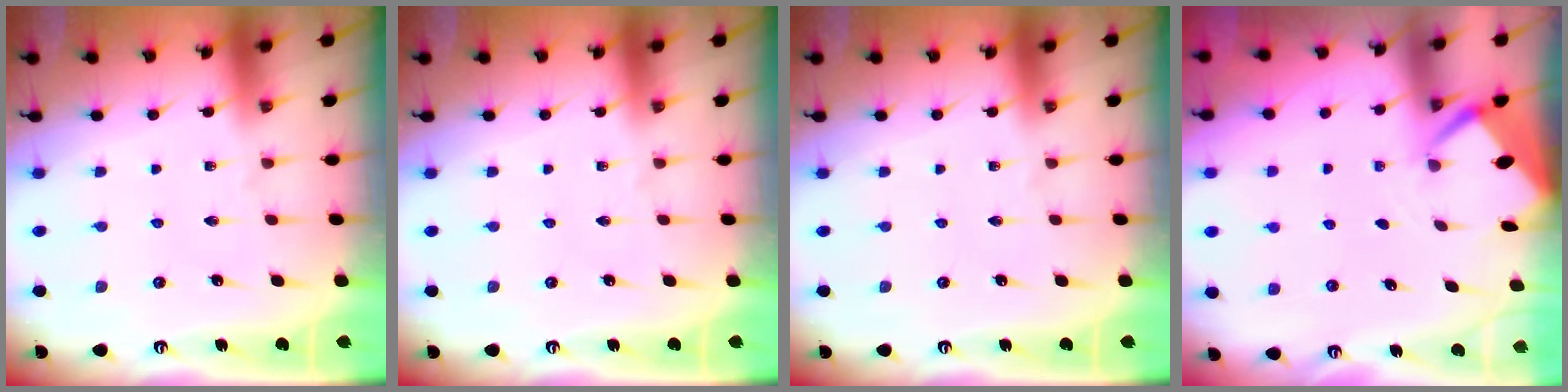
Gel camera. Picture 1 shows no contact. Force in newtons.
{"total": 0.0}
{"total": 0.0}
{"total": 2.5, "press": 2.5, "slide": 0.0}